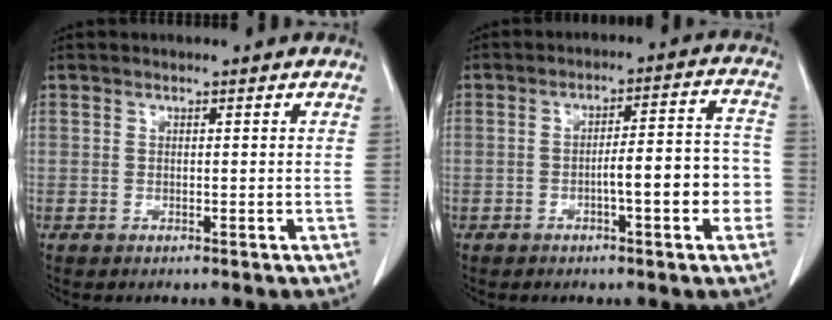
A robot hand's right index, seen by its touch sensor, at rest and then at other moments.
{"total": 8.8, "force": [-2.4, 1.6, 8.3], "torque": [-0.111, 0.031, -0.031]}